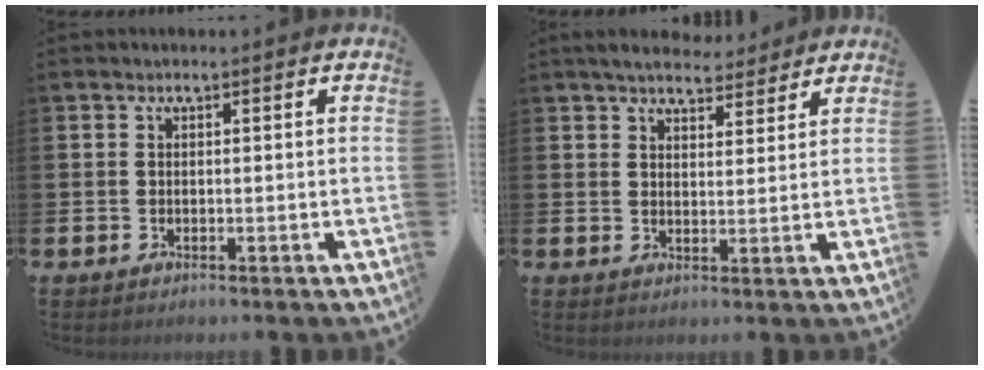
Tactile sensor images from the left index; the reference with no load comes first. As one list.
[{"total": 5.0, "force": [4.8, 1.4, 0.8], "torque": [-0.017, -0.022, 0.085]}]